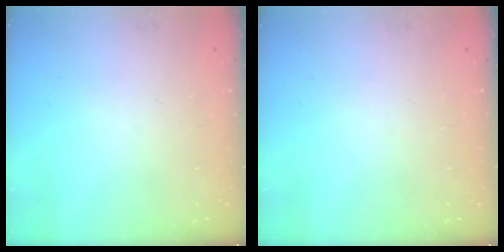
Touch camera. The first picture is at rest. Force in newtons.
{"total": 0.0}